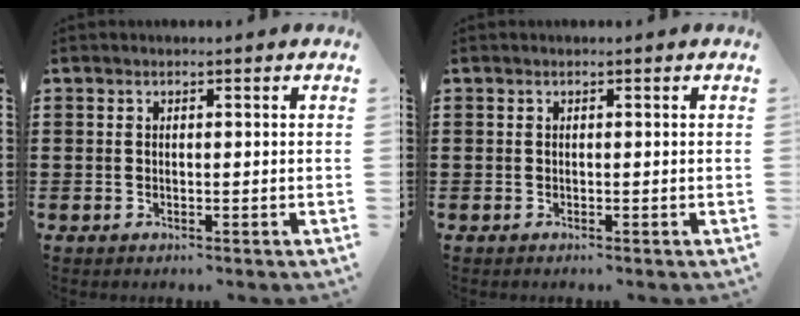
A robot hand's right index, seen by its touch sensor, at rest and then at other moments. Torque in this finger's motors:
{"motor_torque": [-0.92, 1.23, -0.02, -0.01]}